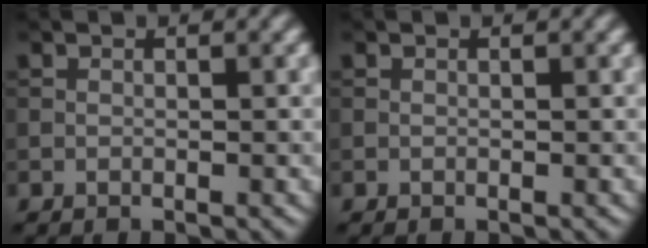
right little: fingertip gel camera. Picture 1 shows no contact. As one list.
[{"total": 0.0}]